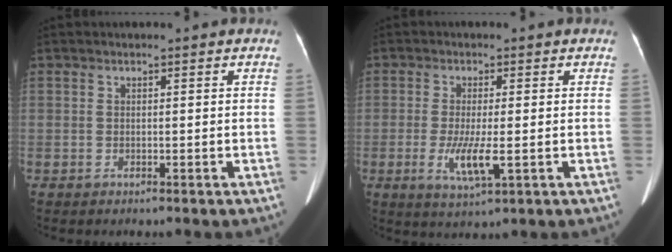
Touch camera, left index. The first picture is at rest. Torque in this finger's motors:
{"motor_torque": [0.86, 0.21, 0.52, 0.14]}